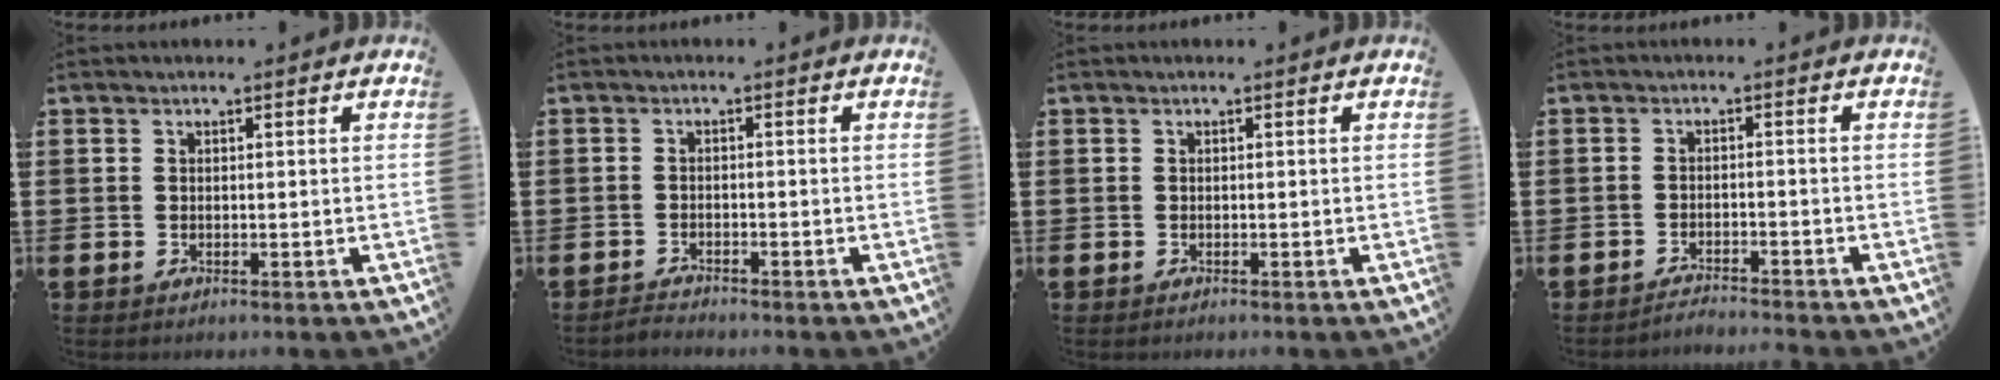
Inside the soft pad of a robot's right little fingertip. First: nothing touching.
{"total": 1.3, "force": [-1.3, 0.0, 0.0], "torque": [-0.004, 0.002, -0.026]}
{"total": 0.0}
{"total": 1.8, "force": [-1.8, -0.2, 0.0], "torque": [-0.003, 0.005, -0.039]}